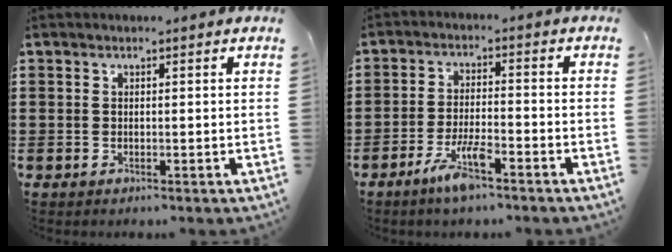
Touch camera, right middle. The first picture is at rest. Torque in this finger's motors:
{"motor_torque": [1.27, -0.86, 0.58, 0.11]}